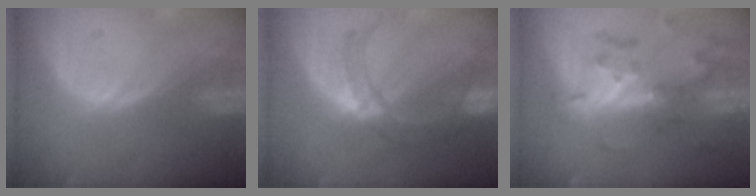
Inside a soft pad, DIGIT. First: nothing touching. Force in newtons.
{"total": 7.8, "press": 7.6, "slide": 1.6}
{"total": 8.4, "press": 7.4, "slide": 4.0}